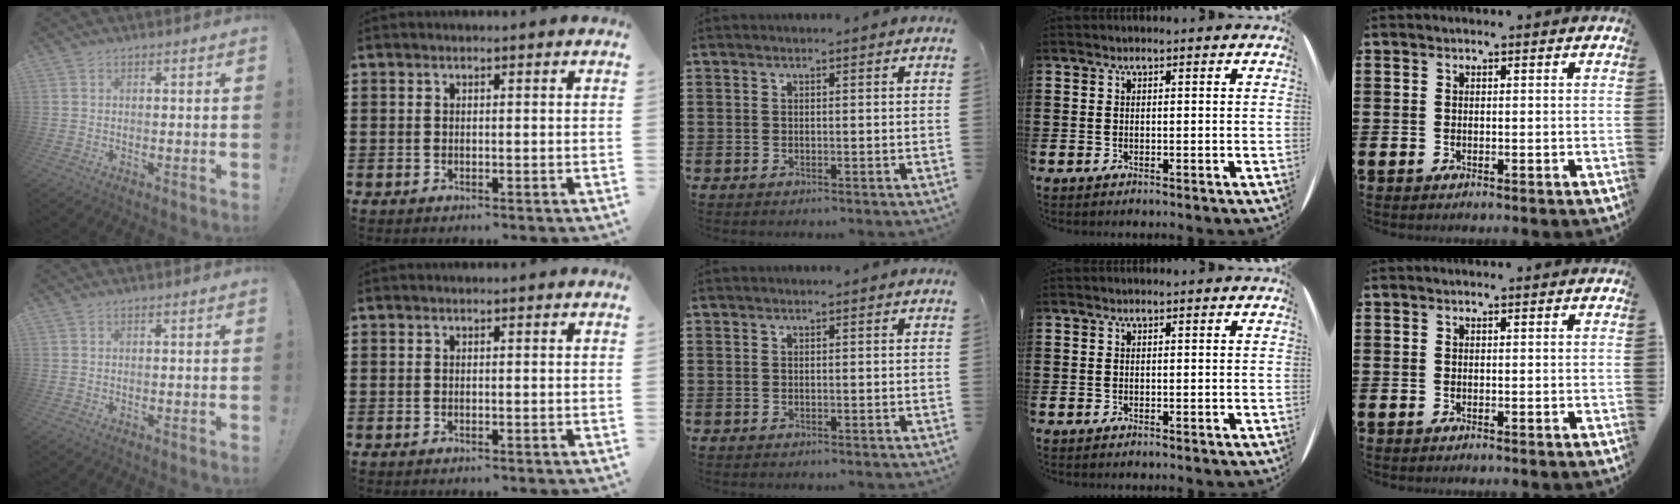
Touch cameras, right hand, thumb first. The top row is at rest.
{}